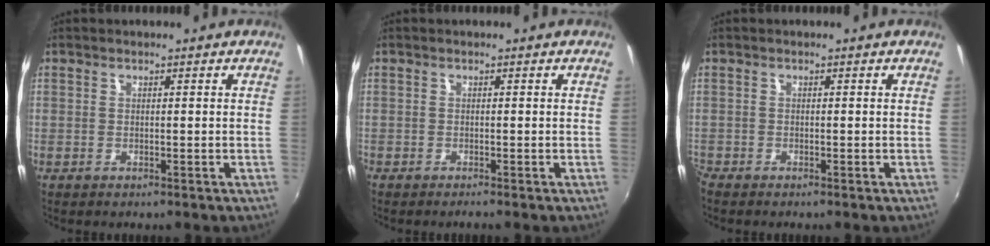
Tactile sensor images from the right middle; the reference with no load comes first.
{"total": 0.6, "force": [-0.6, -0.1, 0.2], "torque": [0.000, -0.005, -0.014]}
{"total": 1.3, "force": [-1.3, 0.2, 0.2], "torque": [-0.009, -0.009, -0.029]}